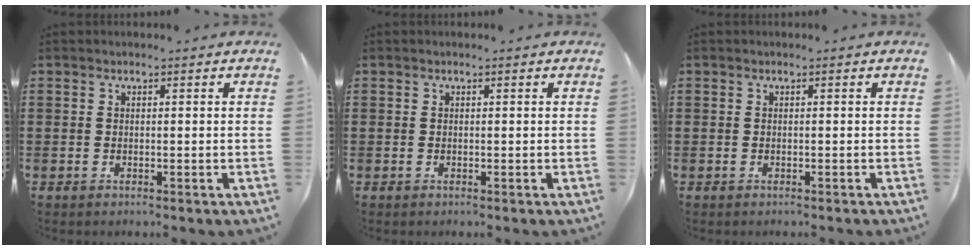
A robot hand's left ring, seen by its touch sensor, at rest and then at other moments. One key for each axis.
{"total": 0.0}
{"total": 0.0}